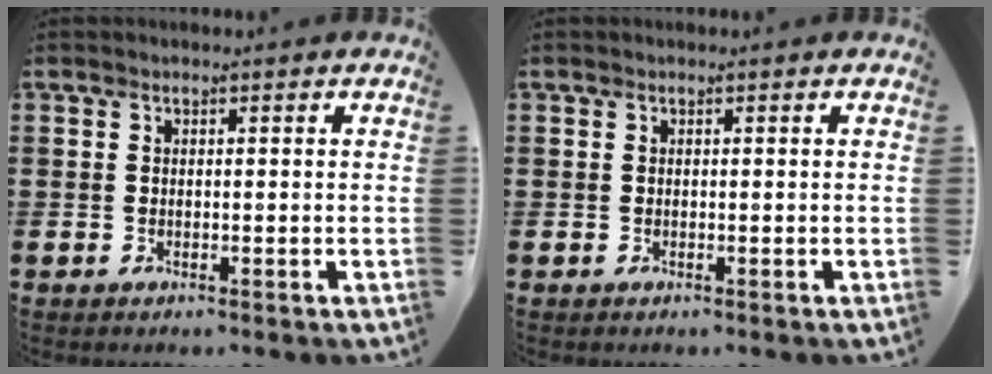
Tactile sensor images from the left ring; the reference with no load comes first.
{"total": 0.0}